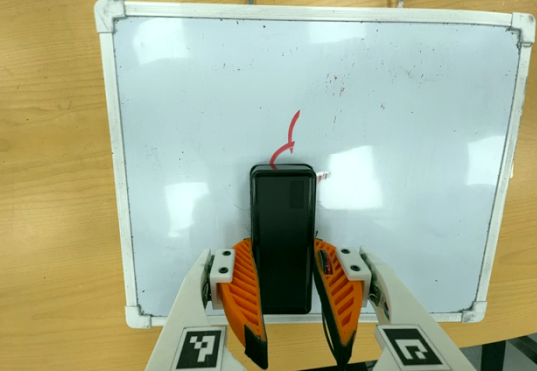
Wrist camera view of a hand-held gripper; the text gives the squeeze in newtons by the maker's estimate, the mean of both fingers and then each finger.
{"total": 7.6, "left": 6.2, "right": 9.1}